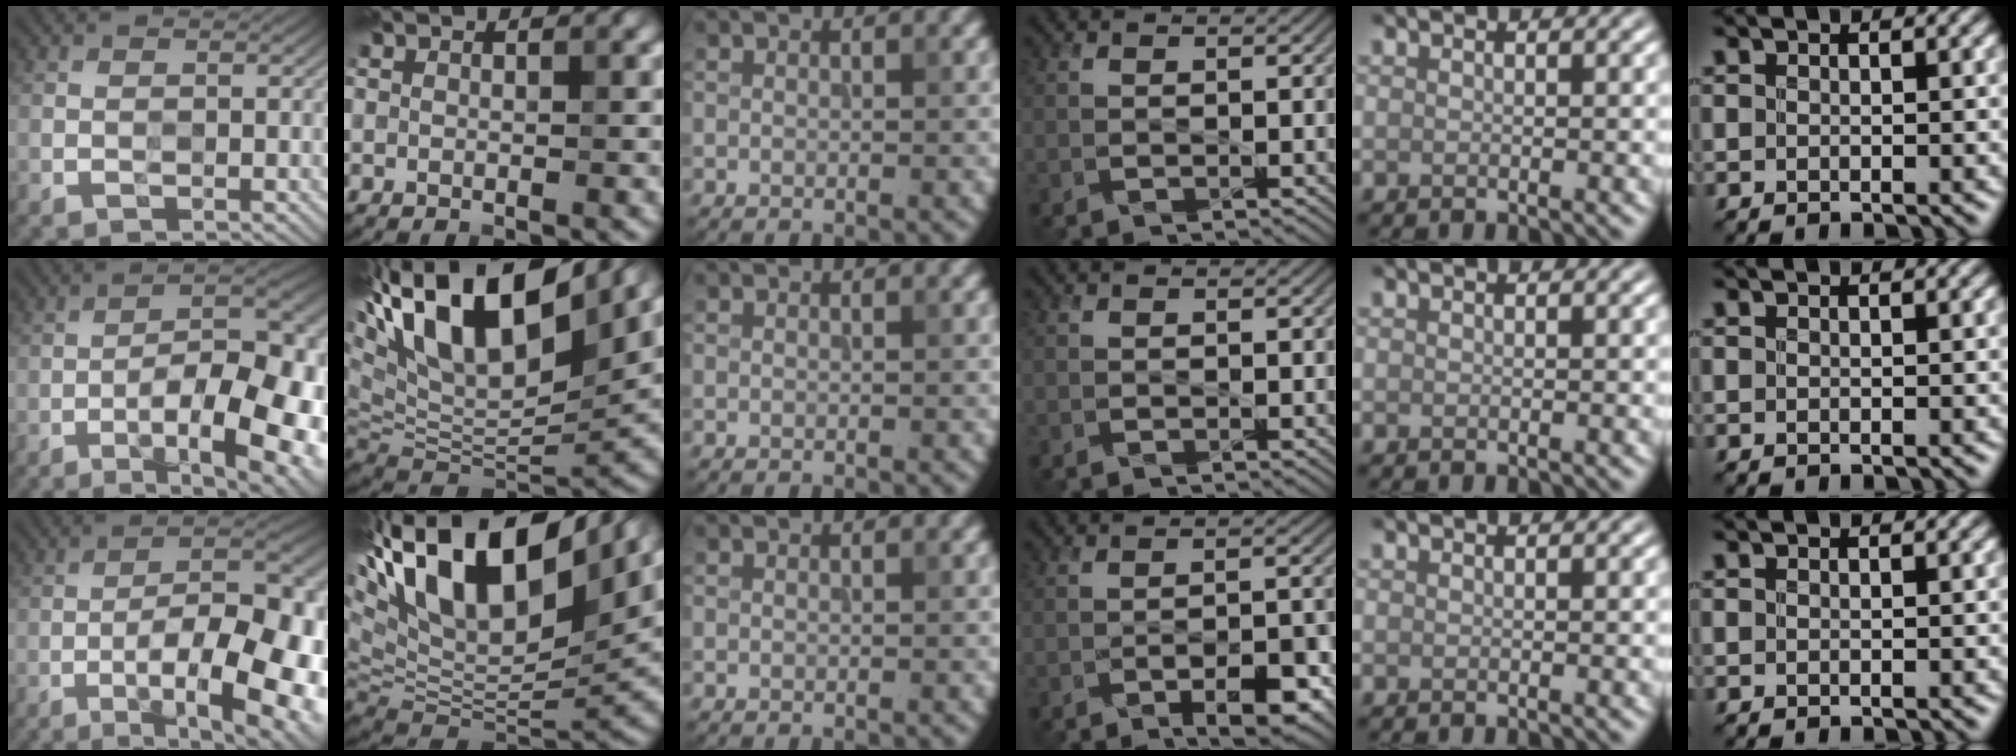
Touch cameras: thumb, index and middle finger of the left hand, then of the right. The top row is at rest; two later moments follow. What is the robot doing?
{"motion": "wipe", "object": "bowl"}